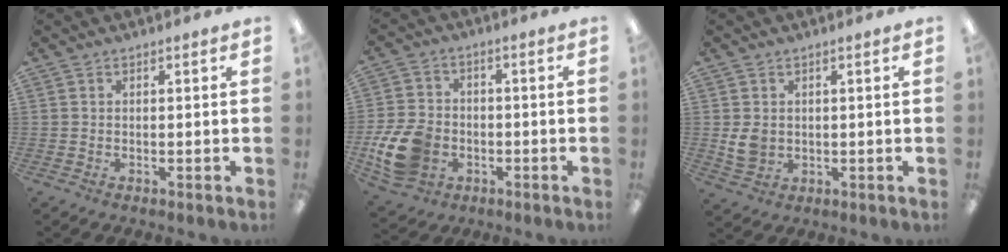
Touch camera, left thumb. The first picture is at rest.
{"total": 12.7, "force": [-3.9, 9.5, 7.4], "torque": [-0.165, 0.019, -0.068]}
{"total": 4.5, "force": [0.5, 3.8, 2.3], "torque": [-0.035, -0.003, 0.009]}